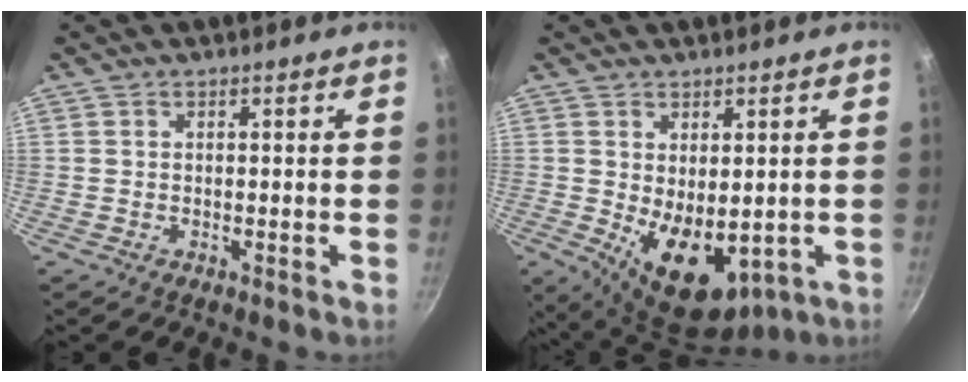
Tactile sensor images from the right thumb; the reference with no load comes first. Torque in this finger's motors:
{"motor_torque": [-0.60, 1.37, 0.01, 0.07, 0.43]}